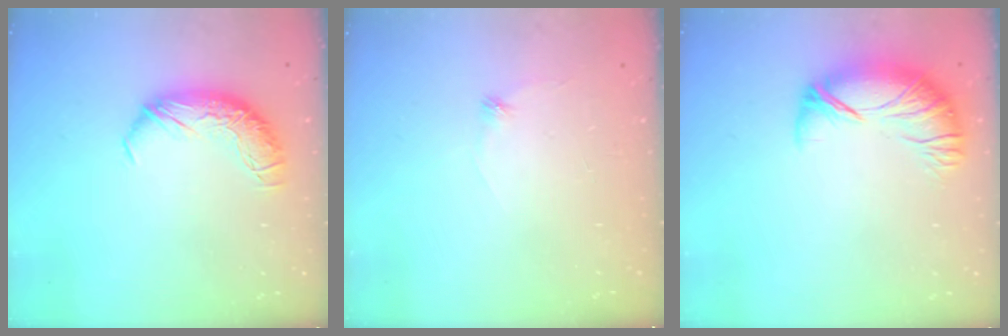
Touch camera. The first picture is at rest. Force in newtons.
{"total": 9.2, "press": 9.2, "slide": 0.3}
{"total": 3.2, "press": 2.3, "slide": 2.2}